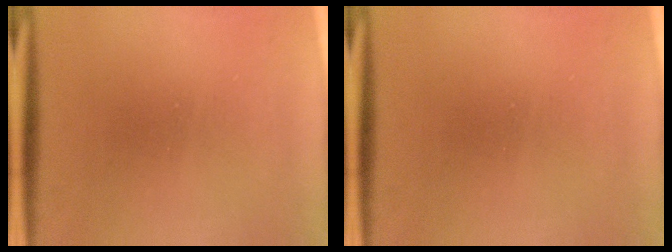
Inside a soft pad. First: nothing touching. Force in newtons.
{"total": 0.0}